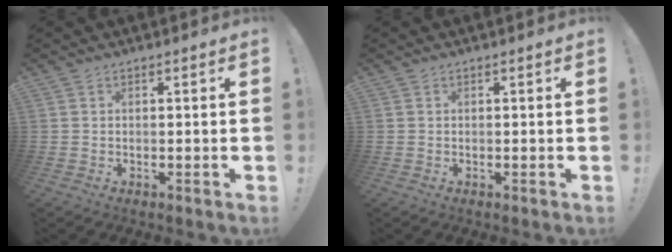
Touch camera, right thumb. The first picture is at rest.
{"total": 0.0}